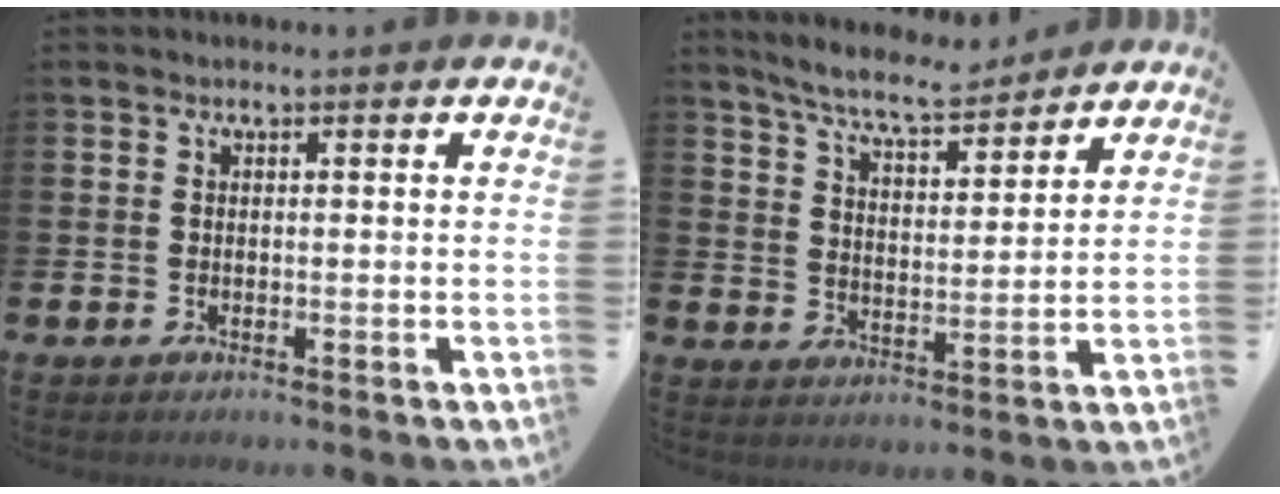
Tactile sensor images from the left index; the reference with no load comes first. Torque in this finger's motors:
{"motor_torque": [0.96, -1.17, 0.36, 0.04]}